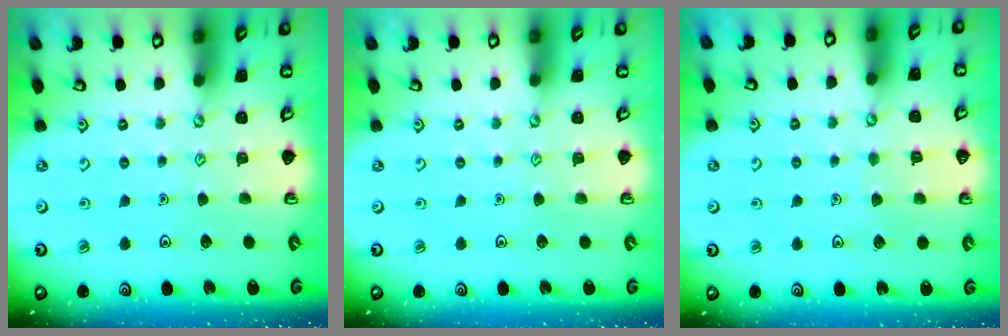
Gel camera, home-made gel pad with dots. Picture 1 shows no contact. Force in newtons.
{"total": 0.0}
{"total": 3.2, "press": 3.2, "slide": 0.2}